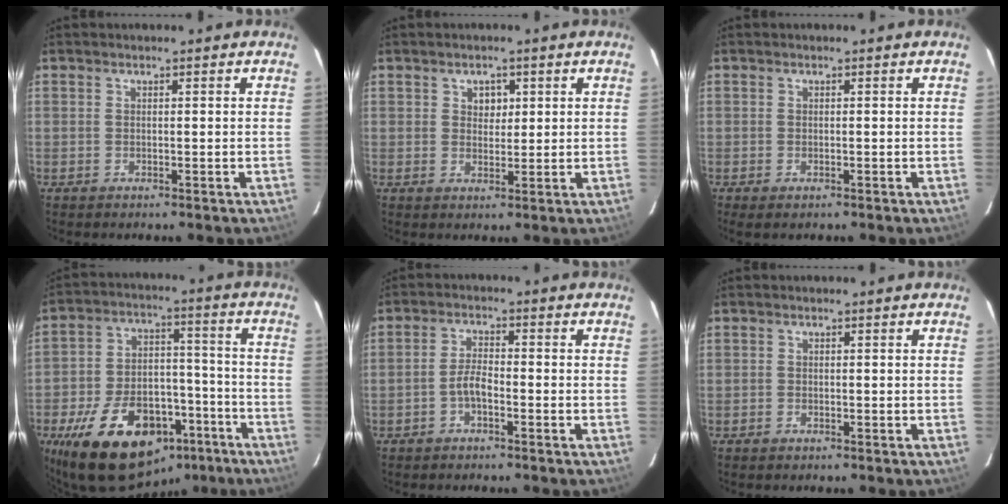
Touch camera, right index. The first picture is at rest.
{"total": 2.7, "force": [1.0, 2.3, 1.1], "torque": [-0.010, 0.008, 0.017]}
{"total": 1.2, "force": [-0.7, 0.4, 0.9], "torque": [-0.016, -0.007, -0.012]}
{"total": 22.4, "force": [-13.5, 12.9, 12.5], "torque": [-0.240, 0.026, -0.189]}
{"total": 3.1, "force": [-1.8, 0.9, 2.3], "torque": [-0.052, 0.009, -0.036]}
{"total": 0.5, "force": [-0.5, 0.2, 0.0], "torque": [-0.002, 0.001, -0.011]}